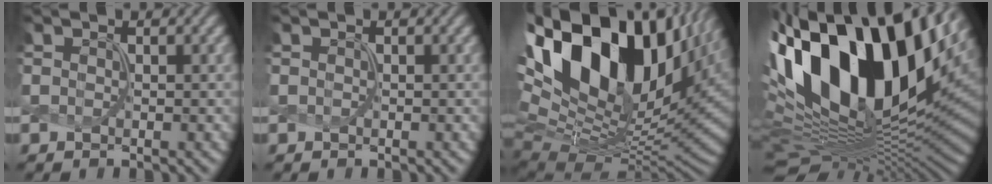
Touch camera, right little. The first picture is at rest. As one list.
[{"total": 0.0}, {"total": 19.0, "force": [5.9, 10.8, 14.5], "torque": [-0.264, 0.019, 0.123]}, {"total": 18.3, "force": [5.2, 10.1, 14.4], "torque": [-0.253, 0.022, 0.093]}]